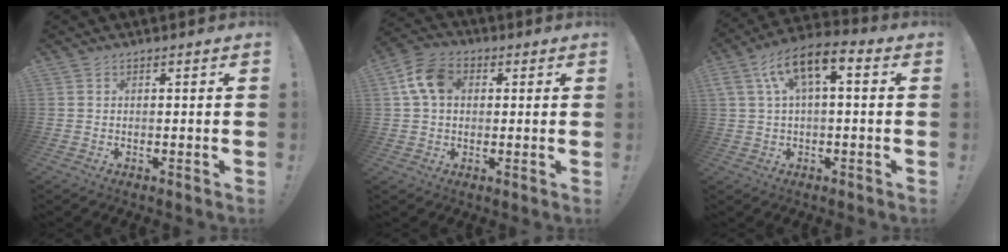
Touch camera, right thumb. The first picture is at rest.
{"total": 9.9, "force": [2.4, 7.2, 6.3], "torque": [-0.114, 0.015, 0.050]}
{"total": 9.8, "force": [3.1, 4.3, 8.2], "torque": [-0.155, -0.004, 0.058]}